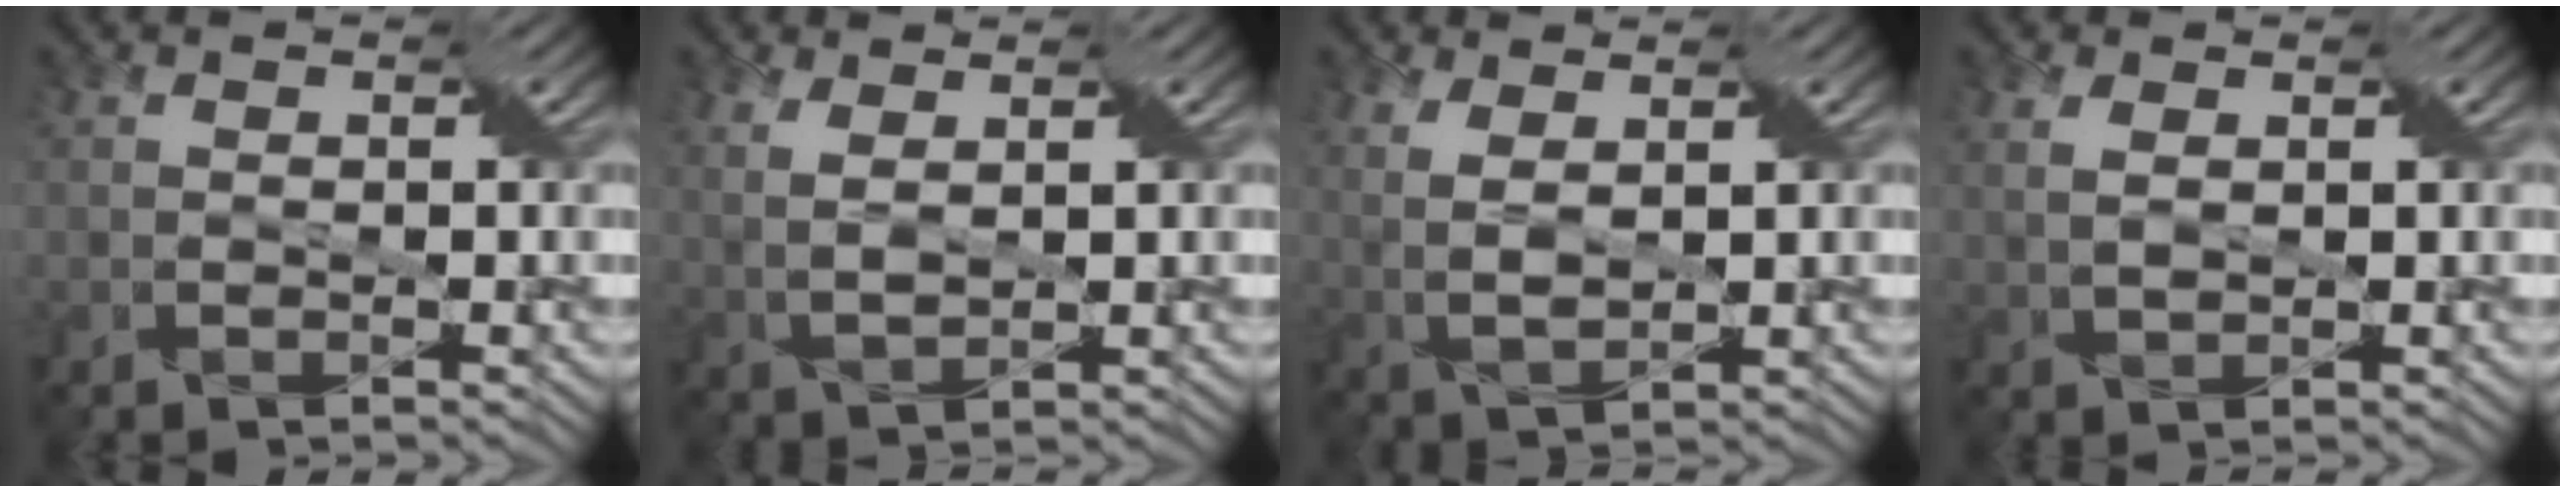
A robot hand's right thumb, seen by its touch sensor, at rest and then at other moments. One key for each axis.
{"total": 3.6, "fx": 2.0, "fy": 1.1, "fz": 2.8, "tx": -0.067, "ty": 0.002, "tz": 0.040}
{"total": 4.2, "fx": 2.2, "fy": 1.4, "fz": 3.3, "tx": -0.083, "ty": 0.000, "tz": 0.047}
{"total": 2.3, "fx": 1.0, "fy": 0.9, "fz": 1.9, "tx": -0.049, "ty": 0.004, "tz": 0.023}